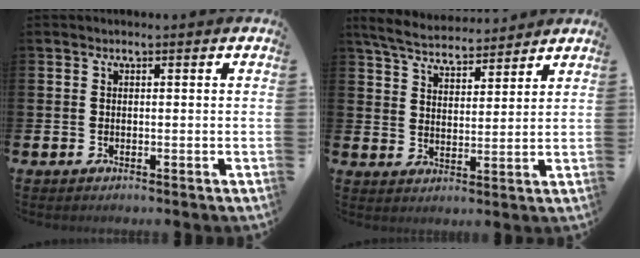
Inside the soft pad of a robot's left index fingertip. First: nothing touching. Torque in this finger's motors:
{"motor_torque": [1.07, -1.08, 0.34, 0.13]}